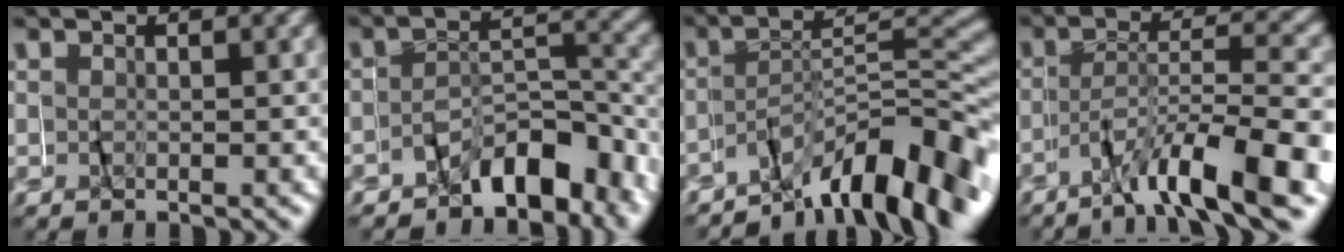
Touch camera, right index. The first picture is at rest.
{"total": 6.0, "force": [-5.8, 0.5, 1.3], "torque": [-0.016, -0.004, -0.089]}
{"total": 10.1, "force": [-8.1, 1.6, 5.8], "torque": [-0.081, -0.005, -0.125]}
{"total": 7.1, "force": [-5.1, 0.1, 5.0], "torque": [-0.084, -0.001, -0.084]}